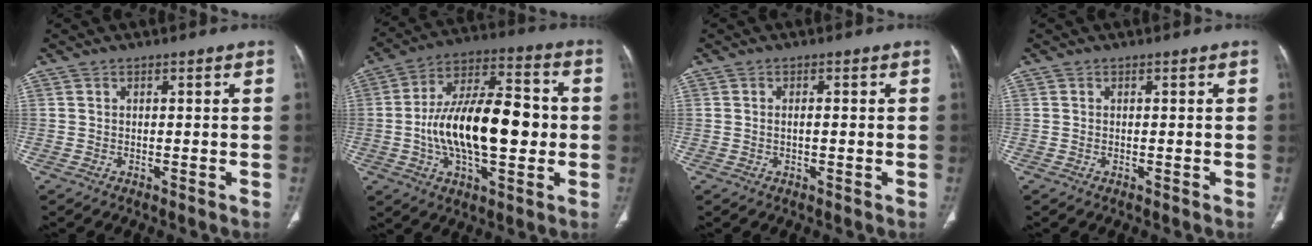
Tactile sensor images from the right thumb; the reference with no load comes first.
{"total": 20.6, "force": [-1.3, 9.6, 18.2], "torque": [-0.300, 0.029, -0.021]}
{"total": 1.0, "force": [0.0, 0.3, 0.9], "torque": [-0.023, 0.006, 0.003]}
{"total": 0.0}